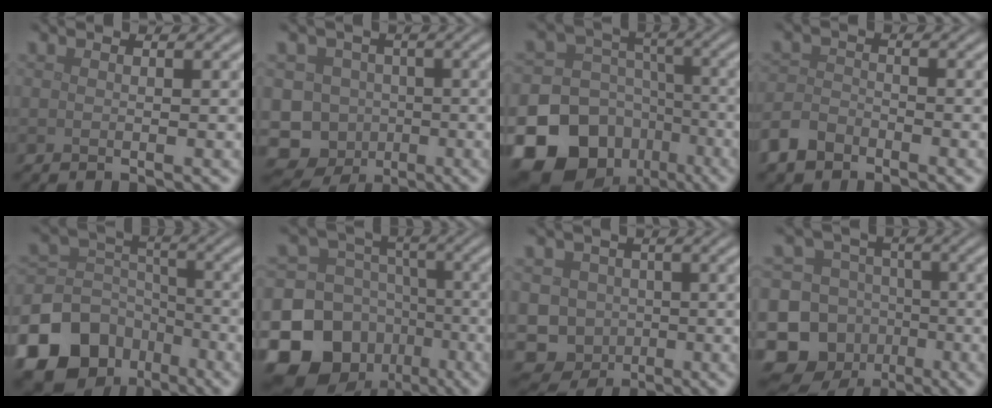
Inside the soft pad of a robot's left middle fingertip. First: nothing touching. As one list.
[{"total": 11.0, "force": [-4.5, 9.7, 2.5], "torque": [-0.038, -0.015, -0.098]}, {"total": 22.2, "force": [-11.2, 18.1, 6.2], "torque": [-0.137, -0.072, -0.202]}, {"total": 3.0, "force": [-2.2, 1.7, 1.0], "torque": [-0.021, 0.000, -0.056]}, {"total": 16.7, "force": [-10.0, 12.5, 4.9], "torque": [-0.122, -0.058, -0.176]}, {"total": 18.6, "force": [-8.3, 15.5, 5.8], "torque": [-0.135, -0.044, -0.150]}, {"total": 8.5, "force": [-2.3, 7.9, 2.3], "torque": [-0.026, -0.002, -0.069]}, {"total": 14.8, "force": [-6.2, 13.1, 2.9], "torque": [-0.097, -0.021, -0.106]}]